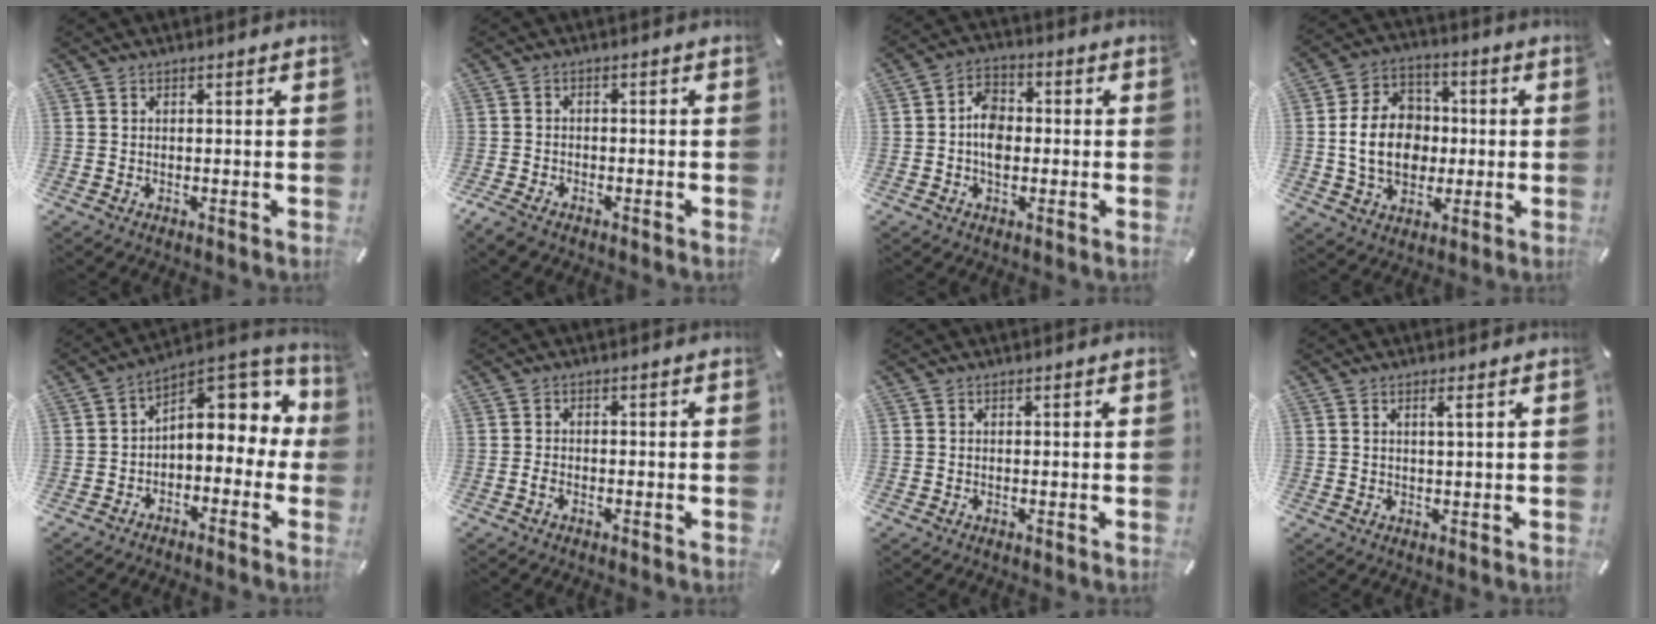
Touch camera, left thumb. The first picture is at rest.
{"total": 2.7, "force": [-2.2, 1.1, 1.1], "torque": [-0.034, 0.005, -0.045]}
{"total": 6.5, "force": [-0.9, 4.7, 4.4], "torque": [-0.076, 0.012, -0.016]}
{"total": 13.5, "force": [-0.6, 11.0, 7.9], "torque": [-0.169, 0.023, -0.008]}
{"total": 10.2, "force": [3.0, 6.6, 7.2], "torque": [-0.078, -0.035, 0.050]}
{"total": 1.6, "force": [-1.0, 0.8, 1.0], "torque": [-0.018, 0.004, -0.019]}
{"total": 0.0}
{"total": 1.8, "force": [0.8, -0.1, 1.6], "torque": [-0.032, -0.003, 0.012]}